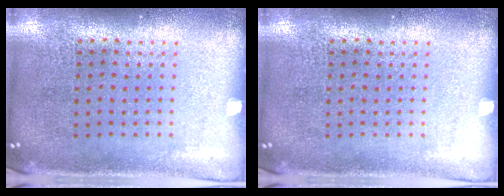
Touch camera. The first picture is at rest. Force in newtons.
{"total": 0.0}